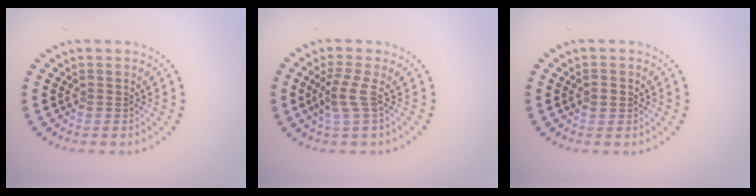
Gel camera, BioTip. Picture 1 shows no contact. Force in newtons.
{"total": 2.1, "press": 1.5, "slide": 1.5}
{"total": 1.1, "press": 1.1, "slide": 0.2}